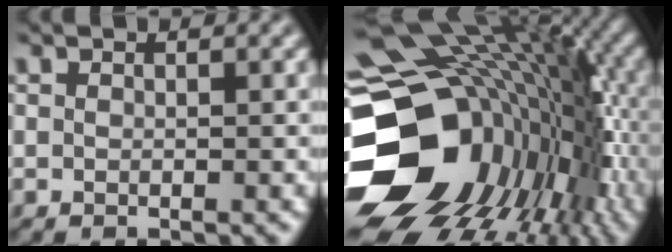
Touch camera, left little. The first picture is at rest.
{"total": 21.0, "force": [-4.6, 16.3, 12.4], "torque": [-0.230, -0.020, -0.065]}